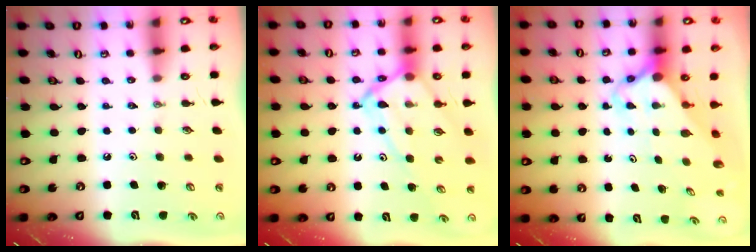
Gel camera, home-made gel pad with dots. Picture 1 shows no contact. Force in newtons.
{"total": 11.4, "press": 11.4, "slide": 1.2}
{"total": 3.9, "press": 3.8, "slide": 0.2}